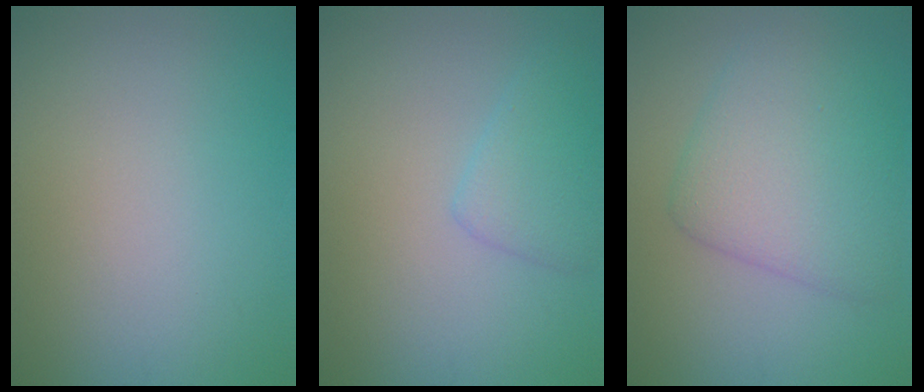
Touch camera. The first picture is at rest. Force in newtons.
{"total": 2.6, "press": 2.6, "slide": 0.1}
{"total": 6.1, "press": 6.1, "slide": 0.2}